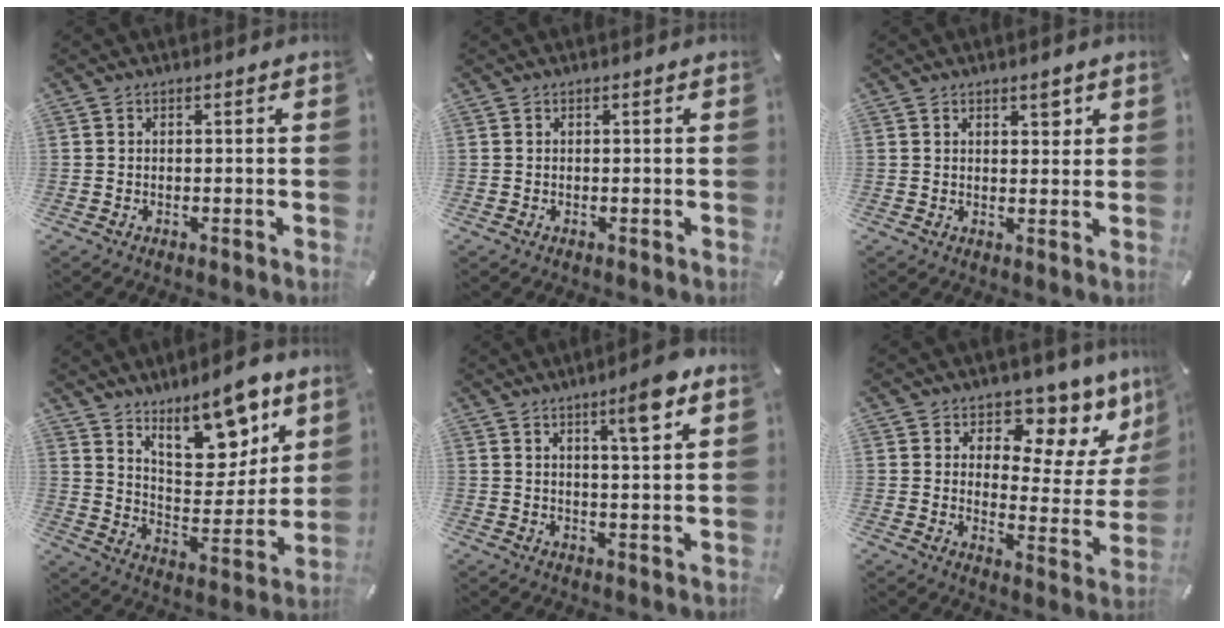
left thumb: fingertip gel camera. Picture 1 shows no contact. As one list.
[{"total": 0.0}, {"total": 2.9, "force": [1.8, 1.6, 1.6], "torque": [-0.011, -0.007, 0.025]}, {"total": 17.0, "force": [12.8, 7.4, 8.4], "torque": [-0.102, -0.095, 0.220]}, {"total": 8.1, "force": [4.9, 0.9, 6.4], "torque": [-0.095, -0.022, 0.072]}, {"total": 10.5, "force": [7.0, 5.7, 5.3], "torque": [-0.051, -0.075, 0.115]}]